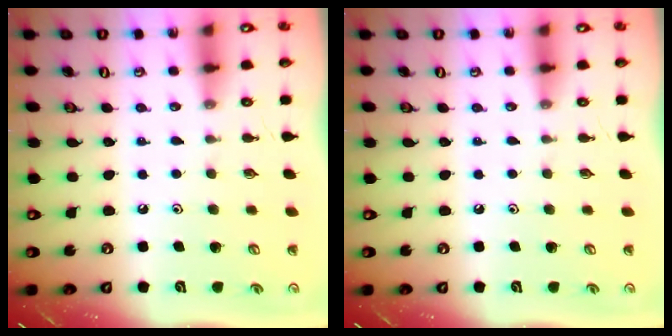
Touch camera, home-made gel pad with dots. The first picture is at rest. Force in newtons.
{"total": 0.0}